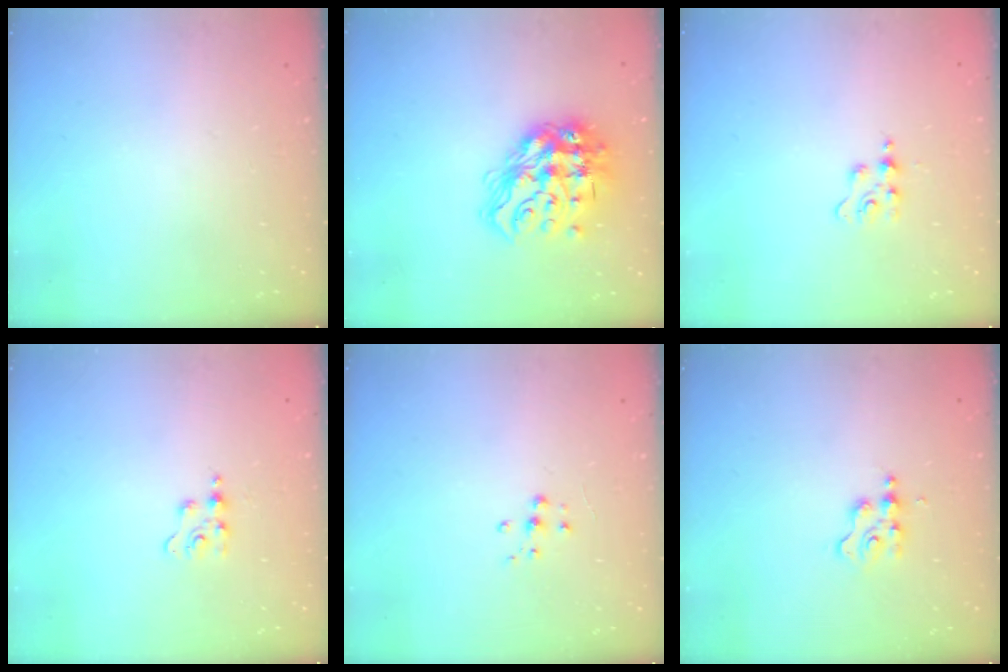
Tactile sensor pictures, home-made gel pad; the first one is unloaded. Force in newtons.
{"total": 18.0, "press": 18.0, "slide": 1.8}
{"total": 3.7, "press": 3.7, "slide": 0.5}
{"total": 3.4, "press": 3.3, "slide": 0.5}
{"total": 6.3, "press": 6.3, "slide": 0.7}
{"total": 3.4, "press": 3.4, "slide": 0.3}